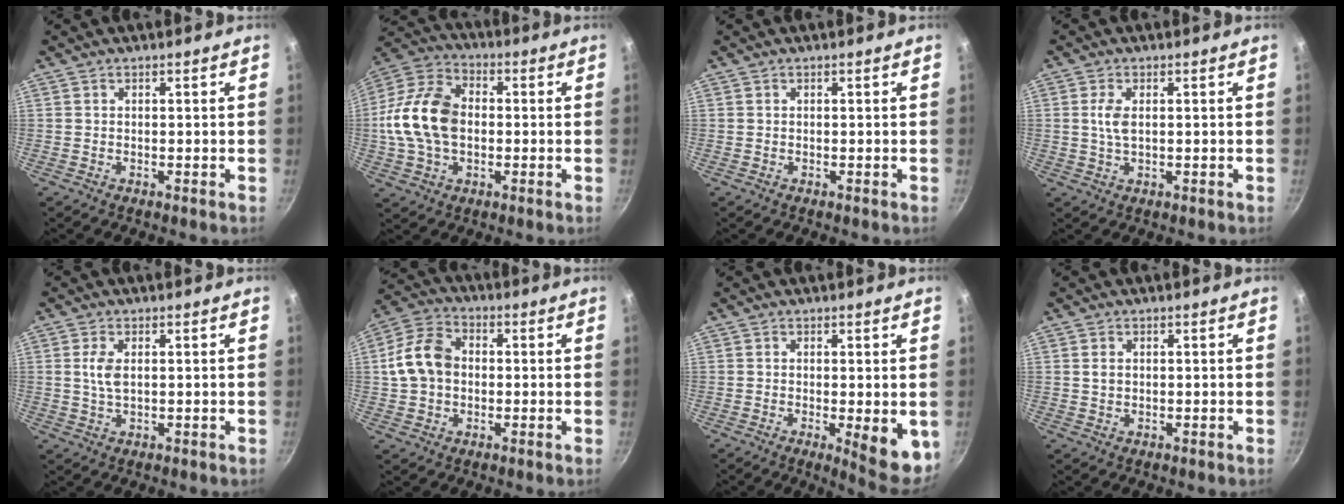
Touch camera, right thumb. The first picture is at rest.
{"total": 16.2, "force": [-0.3, 11.2, 11.8], "torque": [-0.214, 0.029, -0.019]}
{"total": 0.0}
{"total": 3.5, "force": [0.5, 1.7, 3.0], "torque": [-0.063, 0.002, 0.010]}
{"total": 3.7, "force": [0.6, 2.0, 3.1], "torque": [-0.064, 0.000, 0.013]}
{"total": 10.9, "force": [0.3, 8.3, 7.1], "torque": [-0.111, 0.023, -0.009]}
{"total": 8.0, "force": [-1.2, 2.2, 7.6], "torque": [-0.082, -0.010, -0.009]}
{"total": 1.8, "force": [0.4, 1.4, 1.0], "torque": [-0.015, 0.001, 0.006]}